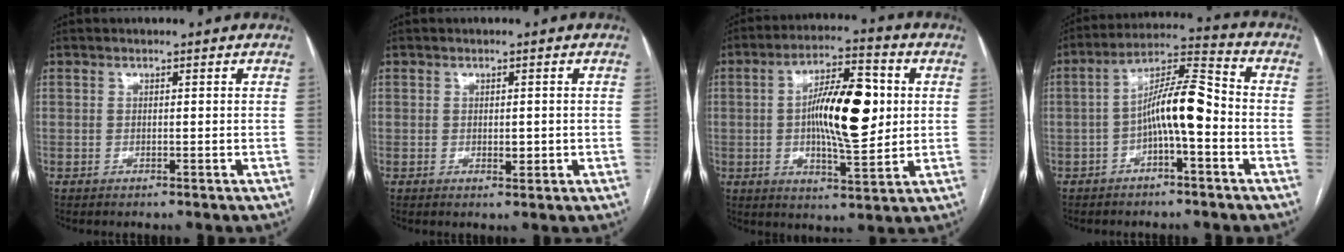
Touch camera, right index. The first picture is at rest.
{"total": 1.2, "force": [-0.1, 0.6, 1.1], "torque": [-0.015, -0.002, 0.002]}
{"total": 14.0, "force": [1.1, 3.9, 13.4], "torque": [-0.226, 0.014, 0.016]}
{"total": 9.5, "force": [-2.2, 1.7, 9.1], "torque": [-0.163, 0.033, -0.038]}